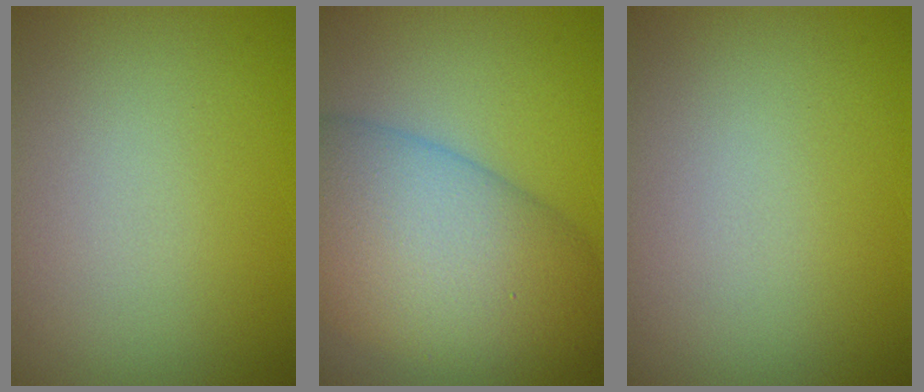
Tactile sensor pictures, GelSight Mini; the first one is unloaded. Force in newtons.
{"total": 11.1, "press": 11.1, "slide": 0.2}
{"total": 0.0}